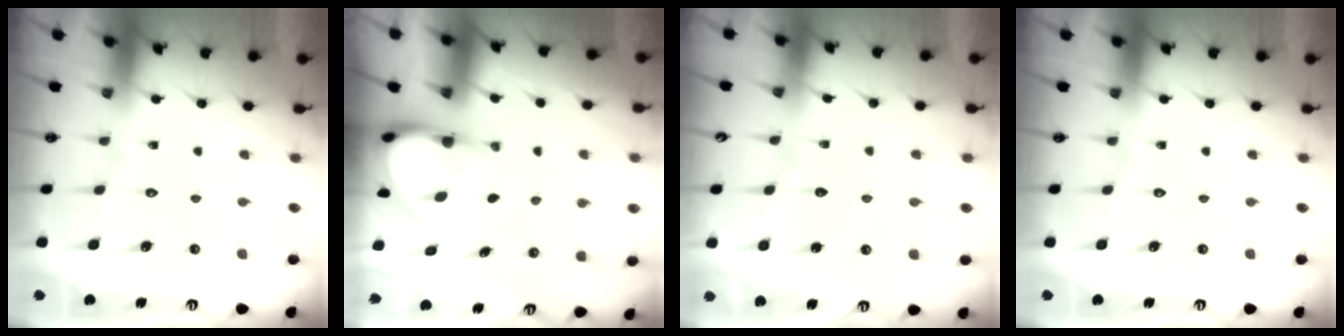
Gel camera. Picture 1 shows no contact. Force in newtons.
{"total": 4.0, "press": 4.0, "slide": 0.4}
{"total": 3.7, "press": 3.7, "slide": 0.2}
{"total": 0.0}